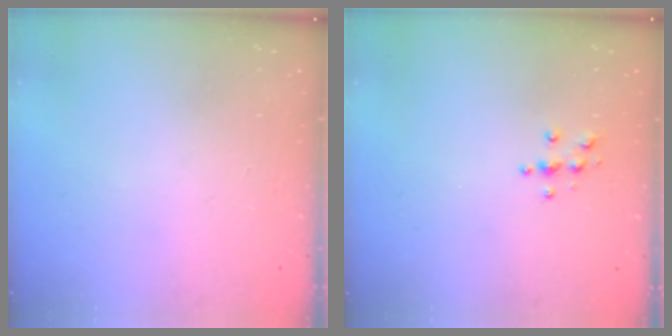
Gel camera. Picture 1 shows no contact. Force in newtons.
{"total": 3.7, "press": 3.7, "slide": 0.4}